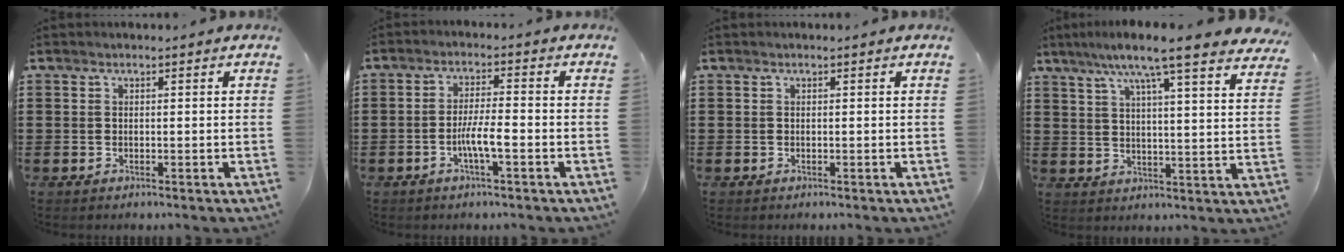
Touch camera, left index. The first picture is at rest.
{"total": 4.7, "force": [-1.8, 0.6, 4.3], "torque": [-0.088, -0.002, -0.037]}
{"total": 0.0}
{"total": 8.8, "force": [7.1, 0.0, 5.2], "torque": [-0.118, -0.031, 0.115]}